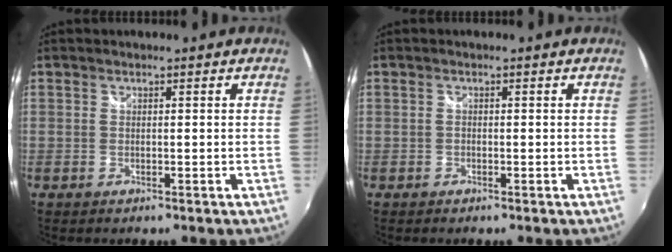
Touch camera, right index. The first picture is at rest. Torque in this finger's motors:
{"motor_torque": [-0.27, -0.02, -0.04, 0.00]}